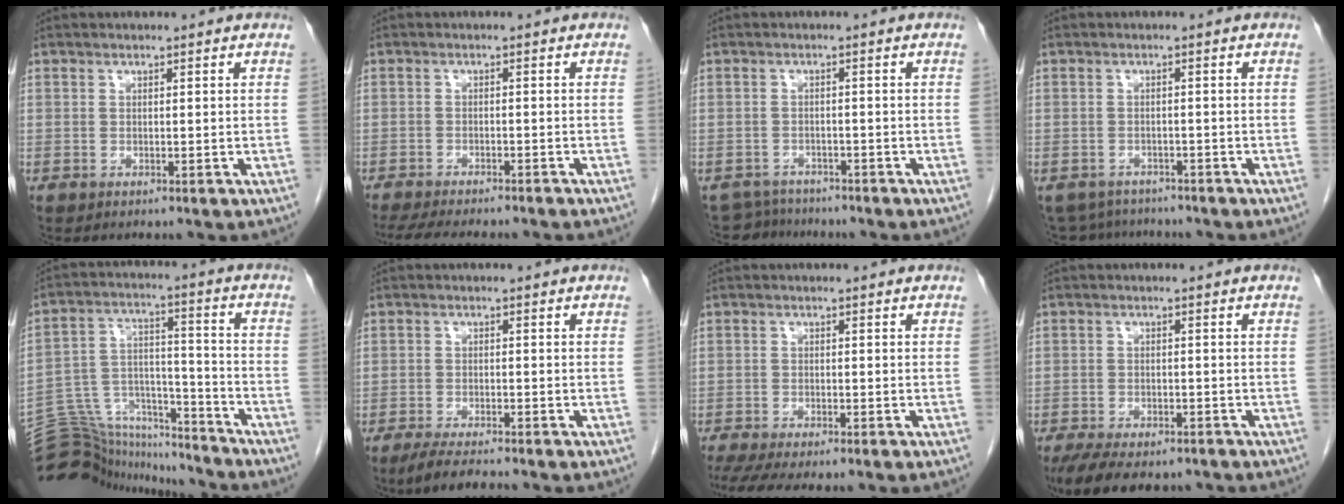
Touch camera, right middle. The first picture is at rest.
{"total": 13.7, "force": [-11.8, 2.5, 6.4], "torque": [-0.107, -0.020, -0.158]}
{"total": 4.5, "force": [-4.2, 1.3, -0.8], "torque": [0.013, 0.001, -0.069]}
{"total": 6.3, "force": [-5.8, 2.3, 0.5], "torque": [-0.009, 0.002, -0.083]}
{"total": 16.8, "force": [-16.3, 3.7, 1.9], "torque": [-0.048, 0.055, -0.259]}
{"total": 5.1, "force": [-4.3, 0.4, 2.6], "torque": [-0.047, -0.015, -0.076]}
{"total": 8.1, "force": [-6.6, 1.0, 4.6], "torque": [-0.064, -0.009, -0.101]}
{"total": 11.4, "force": [-8.9, 4.3, 5.7], "torque": [-0.095, -0.006, -0.130]}